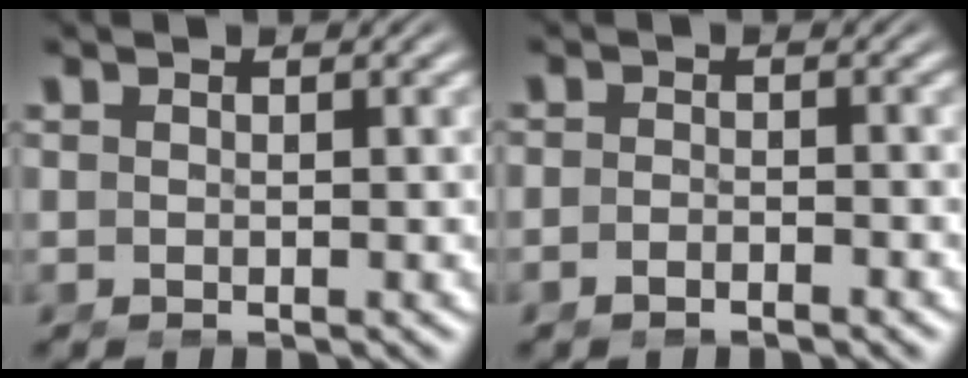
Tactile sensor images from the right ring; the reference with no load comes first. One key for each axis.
{"total": 1.5, "fx": -1.5, "fy": 0.3, "fz": 0.3, "tx": -0.011, "ty": -0.003, "tz": -0.027}